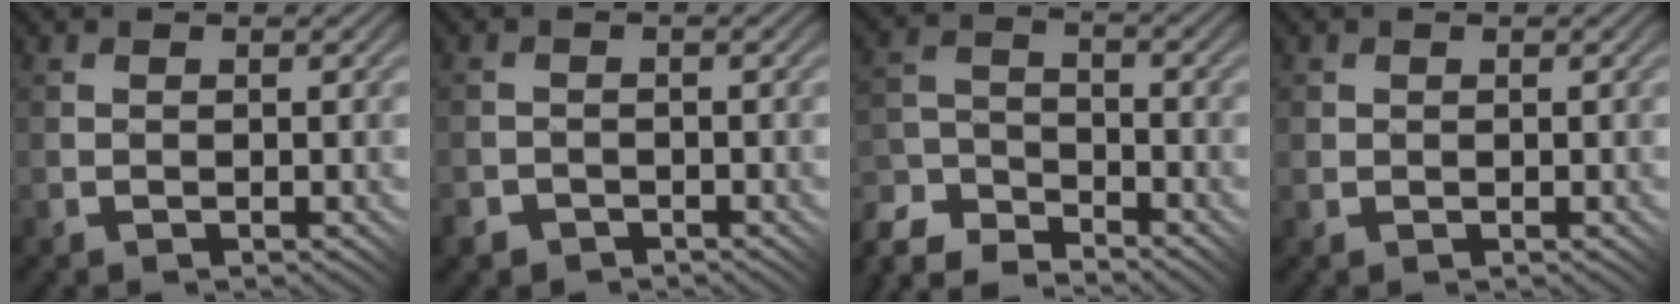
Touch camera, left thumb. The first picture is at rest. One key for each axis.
{"total": 2.8, "fx": -2.2, "fy": 1.8, "fz": 0.2, "tx": 0.000, "ty": 0.006, "tz": -0.038}
{"total": 8.5, "fx": -7.4, "fy": 3.1, "fz": 3.0, "tx": -0.075, "ty": -0.010, "tz": -0.143}
{"total": 1.0, "fx": 0.3, "fy": 1.0, "fz": 0.0, "tx": -0.001, "ty": -0.001, "tz": 0.006}